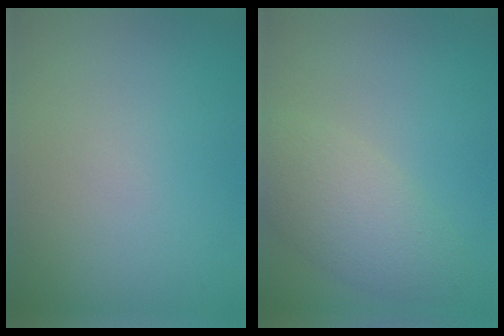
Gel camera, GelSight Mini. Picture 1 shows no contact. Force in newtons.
{"total": 4.1, "press": 4.1, "slide": 0.3}